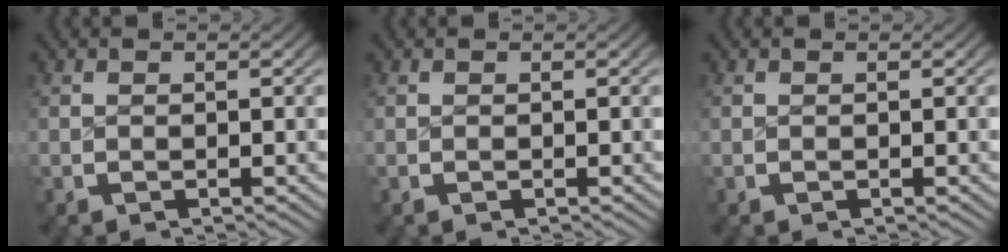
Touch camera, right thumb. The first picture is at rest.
{"total": 0.0}
{"total": 0.0}